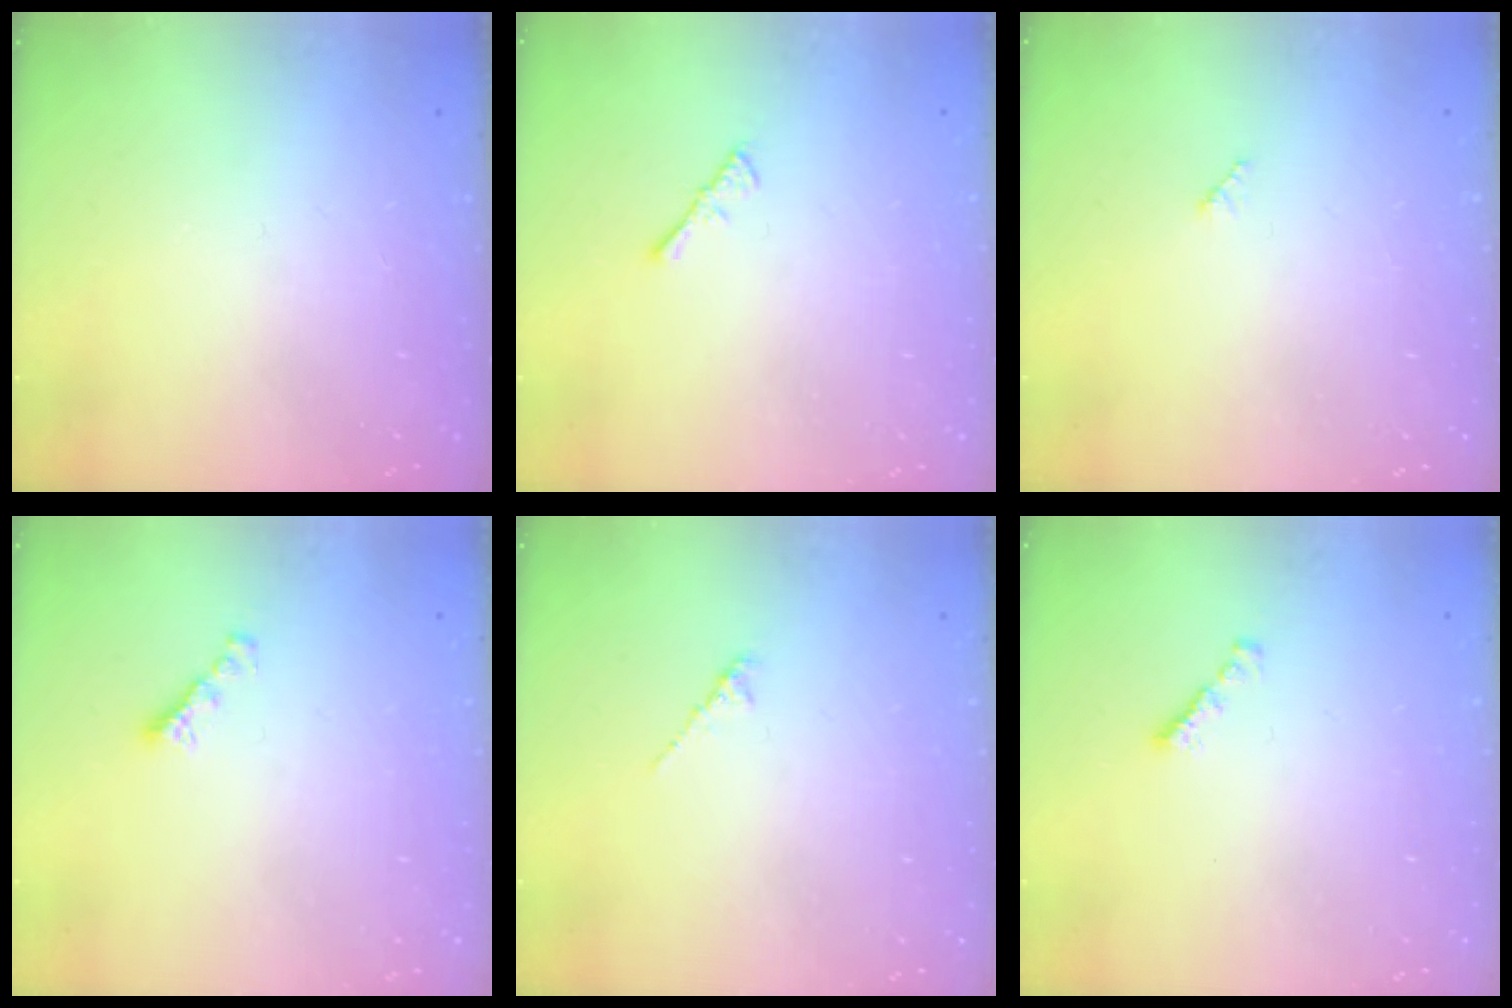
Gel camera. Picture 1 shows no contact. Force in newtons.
{"total": 2.2, "press": 2.1, "slide": 0.5}
{"total": 2.5, "press": 2.5, "slide": 0.3}
{"total": 2.2, "press": 2.1, "slide": 0.5}
{"total": 1.6, "press": 1.5, "slide": 0.5}
{"total": 1.0, "press": 0.8, "slide": 0.5}